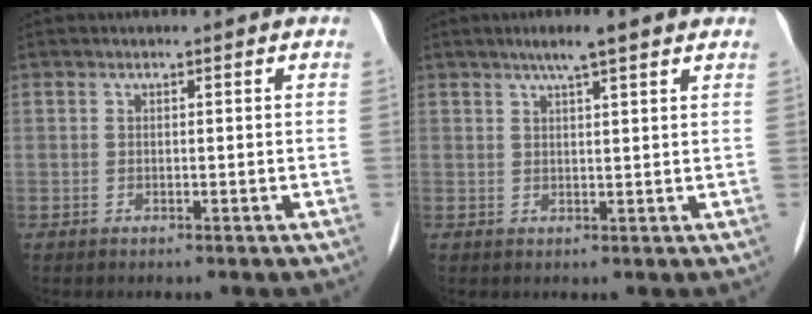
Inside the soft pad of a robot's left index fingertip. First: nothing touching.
{"total": 5.1, "force": [3.8, 0.2, 3.5], "torque": [-0.058, 0.022, 0.063]}